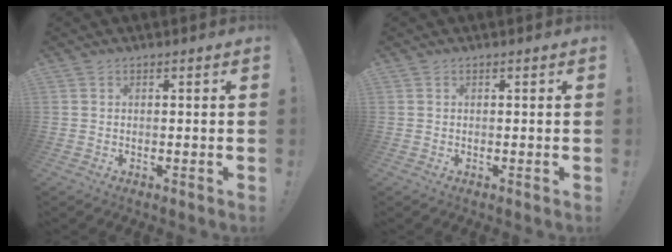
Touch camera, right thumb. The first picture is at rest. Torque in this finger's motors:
{"motor_torque": [-0.08, 0.08, -0.07, 0.06, 0.01]}